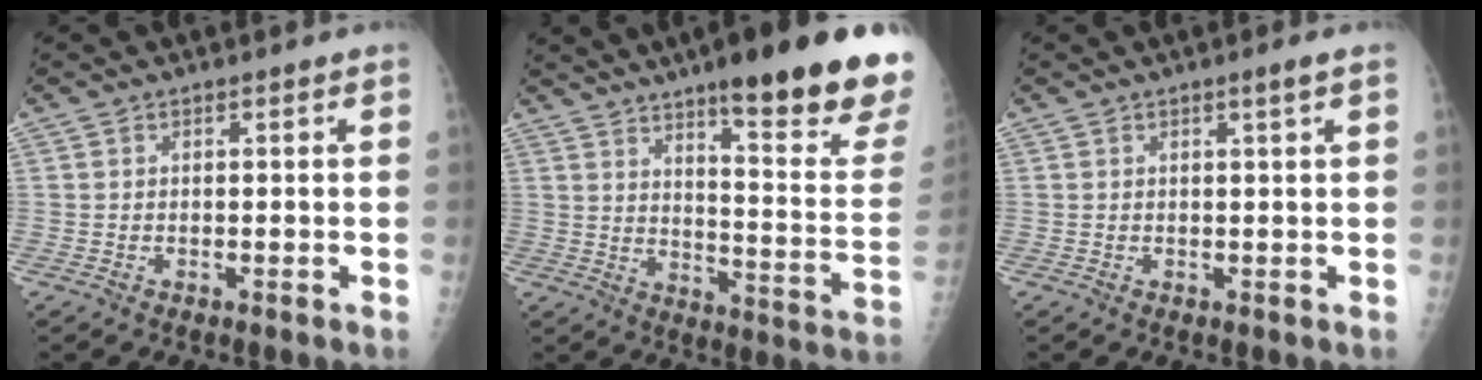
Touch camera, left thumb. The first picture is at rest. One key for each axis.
{"total": 25.2, "fx": 16.6, "fy": 4.0, "fz": 18.5, "tx": -0.225, "ty": -0.079, "tz": 0.231}
{"total": 1.5, "fx": 0.8, "fy": -0.4, "fz": 1.2, "tx": -0.023, "ty": -0.007, "tz": 0.015}